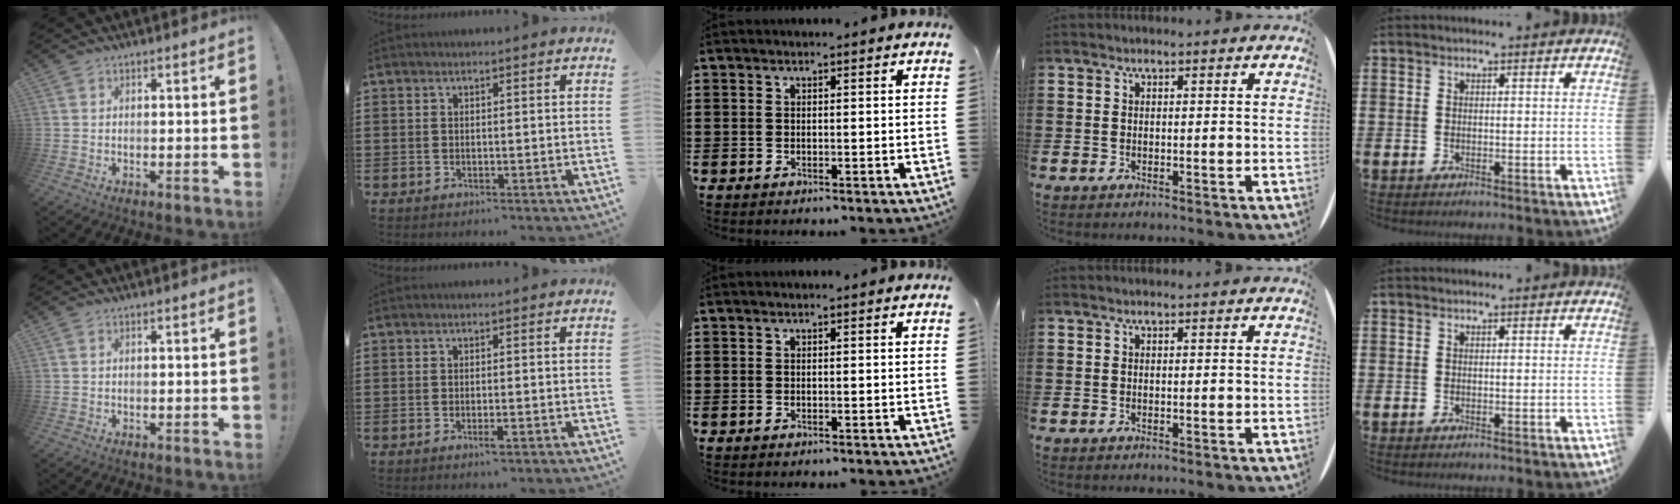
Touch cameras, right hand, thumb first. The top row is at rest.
{"index": {"total": 1.6, "force": [-0.8, 0.1, 1.4], "torque": [-0.030, -0.006, -0.015]}}